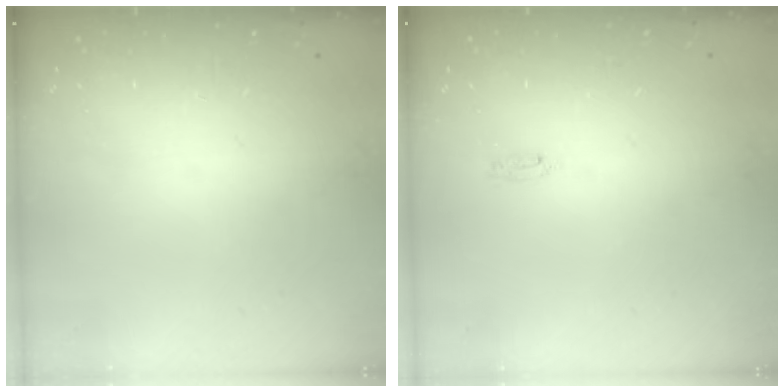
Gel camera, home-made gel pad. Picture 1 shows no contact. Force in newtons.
{"total": 3.5, "press": 2.7, "slide": 2.2}